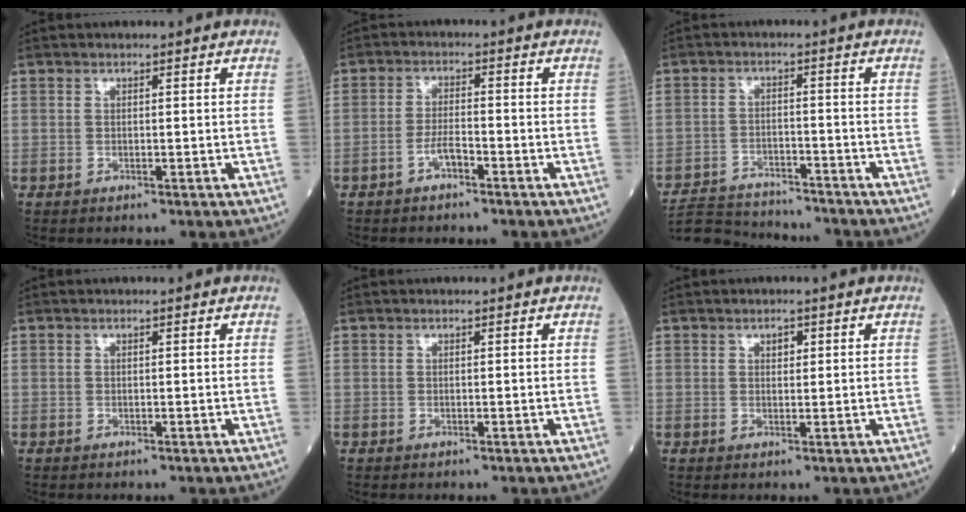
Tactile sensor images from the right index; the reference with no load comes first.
{"total": 2.8, "force": [-1.8, 0.8, 2.0], "torque": [-0.037, 0.005, -0.035]}
{"total": 10.3, "force": [-10.0, 1.7, 1.8], "torque": [-0.037, 0.006, -0.157]}
{"total": 0.0}
{"total": 0.0}
{"total": 1.3, "force": [0.6, 0.8, 0.9], "torque": [-0.010, -0.001, 0.008]}